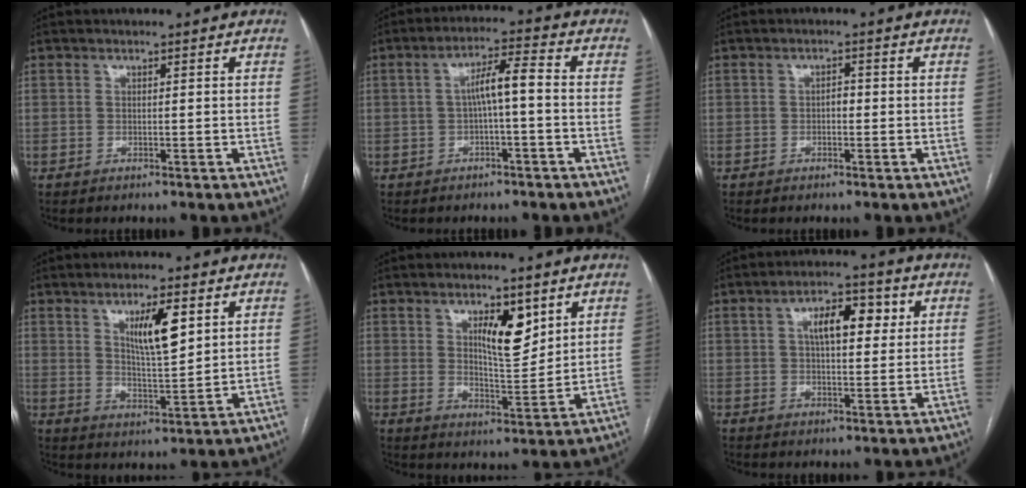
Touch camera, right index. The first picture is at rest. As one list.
[{"total": 5.4, "force": [-0.5, 0.7, 5.3], "torque": [-0.089, 0.023, -0.006]}, {"total": 1.4, "force": [-0.3, 0.8, 1.1], "torque": [-0.013, 0.005, -0.007]}, {"total": 7.7, "force": [3.3, 1.6, 6.8], "torque": [-0.118, -0.005, 0.060]}, {"total": 7.5, "force": [3.5, 2.5, 6.2], "torque": [-0.102, -0.005, 0.061]}, {"total": 7.7, "force": [2.3, 3.3, 6.6], "torque": [-0.106, 0.021, 0.035]}]